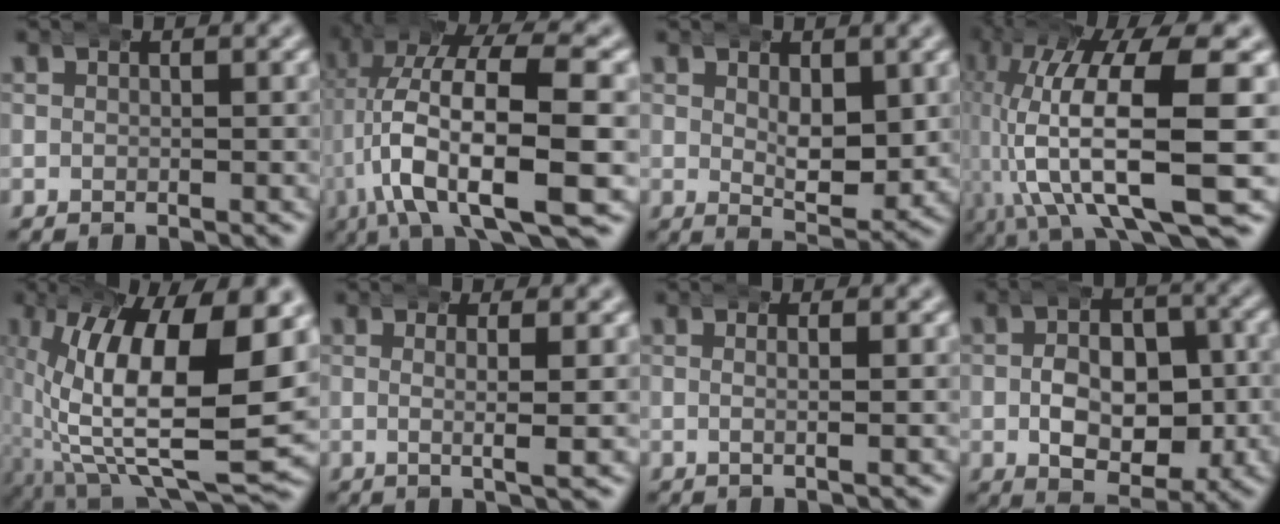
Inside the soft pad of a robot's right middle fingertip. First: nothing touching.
{"total": 11.6, "force": [-1.4, 5.2, 10.3], "torque": [-0.194, -0.017, -0.017]}
{"total": 4.0, "force": [0.9, 1.8, 3.5], "torque": [-0.056, -0.023, 0.020]}
{"total": 13.9, "force": [-0.4, 6.7, 12.2], "torque": [-0.221, -0.015, 0.005]}
{"total": 18.1, "force": [-0.1, 8.9, 15.8], "torque": [-0.258, -0.023, 0.017]}
{"total": 3.2, "force": [0.6, 0.1, 3.1], "torque": [-0.050, 0.004, 0.011]}
{"total": 1.8, "force": [0.1, 0.1, 1.8], "torque": [-0.033, 0.004, 0.001]}
{"total": 8.1, "force": [-1.2, 5.3, 6.1], "torque": [-0.075, -0.014, -0.017]}